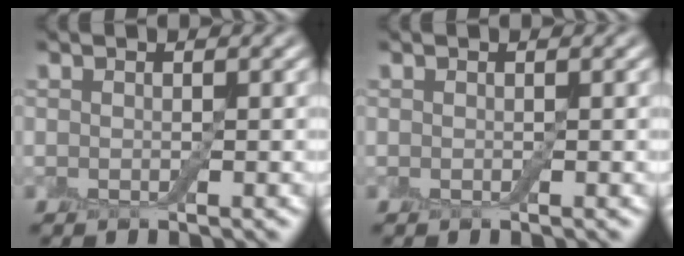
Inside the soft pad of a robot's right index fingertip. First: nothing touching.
{"total": 0.0}